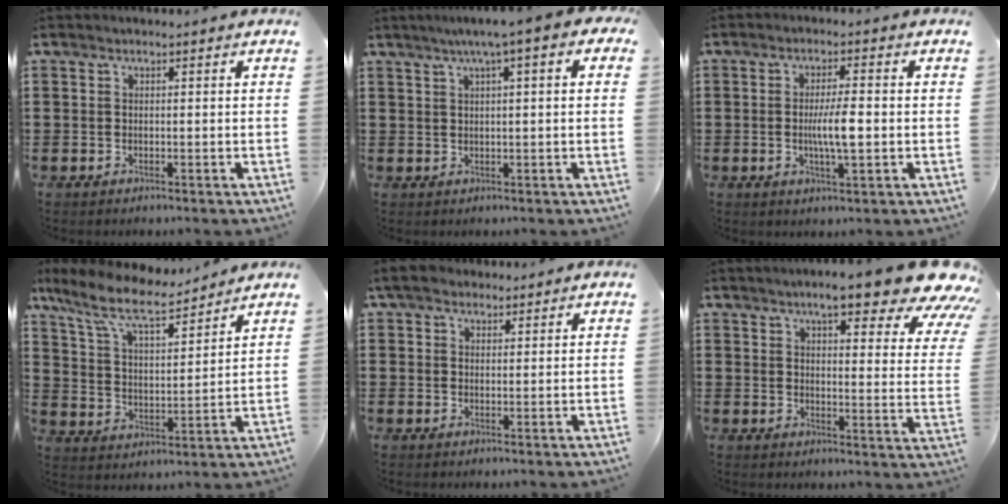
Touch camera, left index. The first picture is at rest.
{"total": 3.9, "force": [1.3, 0.1, 3.7], "torque": [-0.073, 0.001, 0.019]}
{"total": 5.5, "force": [-0.5, 1.1, 5.3], "torque": [-0.108, -0.002, -0.017]}
{"total": 9.2, "force": [7.4, 2.0, 5.1], "torque": [-0.127, -0.035, 0.128]}
{"total": 3.5, "force": [2.7, 1.8, 1.3], "torque": [-0.036, 0.006, 0.051]}
{"total": 10.7, "force": [8.2, 1.5, 6.8], "torque": [-0.114, -0.041, 0.134]}